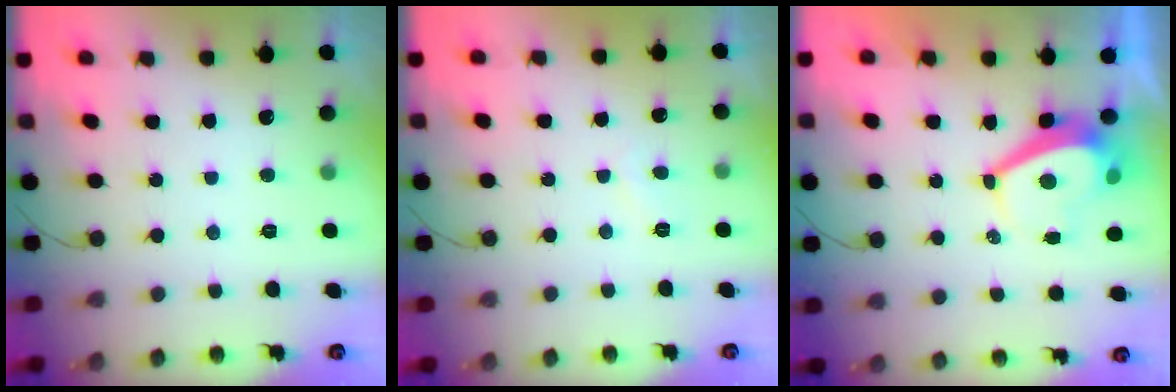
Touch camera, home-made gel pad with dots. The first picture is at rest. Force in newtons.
{"total": 2.1, "press": 2.0, "slide": 0.5}
{"total": 4.4, "press": 4.3, "slide": 0.4}